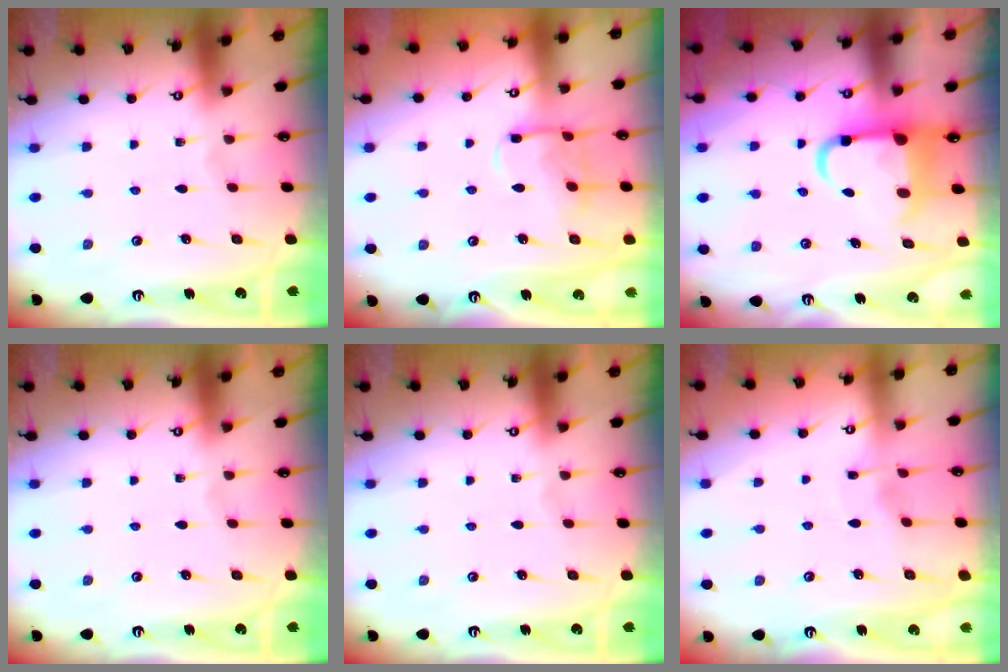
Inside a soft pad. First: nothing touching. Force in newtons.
{"total": 9.8, "press": 9.8, "slide": 1.0}
{"total": 8.3, "press": 7.7, "slide": 2.9}
{"total": 0.0}
{"total": 0.0}
{"total": 2.5, "press": 2.5, "slide": 0.3}